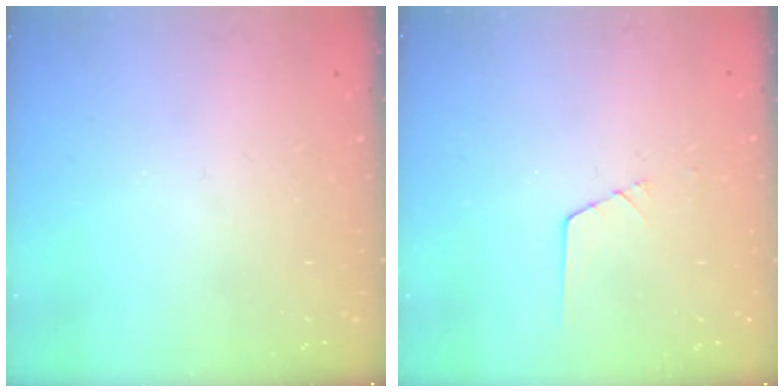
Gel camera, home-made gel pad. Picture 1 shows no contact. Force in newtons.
{"total": 1.3, "press": 1.3, "slide": 0.2}